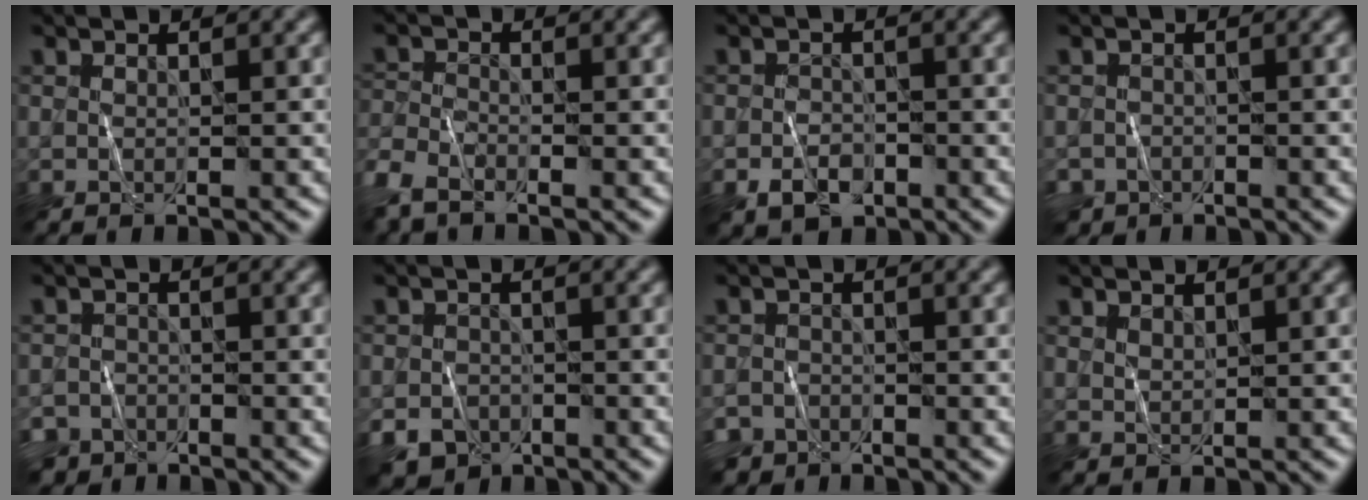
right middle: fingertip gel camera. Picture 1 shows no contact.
{"total": 3.8, "force": [-2.9, 1.5, 2.0], "torque": [-0.047, -0.010, -0.070]}
{"total": 2.7, "force": [-1.4, 1.8, 1.4], "torque": [-0.021, 0.000, -0.028]}
{"total": 1.7, "force": [-1.3, 1.1, -0.2], "torque": [0.010, 0.001, -0.024]}
{"total": 3.3, "force": [-2.7, 1.9, 0.2], "torque": [0.010, -0.001, -0.045]}
{"total": 3.8, "force": [-2.4, 2.7, 1.2], "torque": [-0.023, -0.010, -0.042]}
{"total": 2.7, "force": [-2.2, 1.5, 0.0], "torque": [0.014, 0.004, -0.038]}
{"total": 0.7, "force": [0.6, 0.2, 0.1], "torque": [-0.005, 0.001, 0.016]}